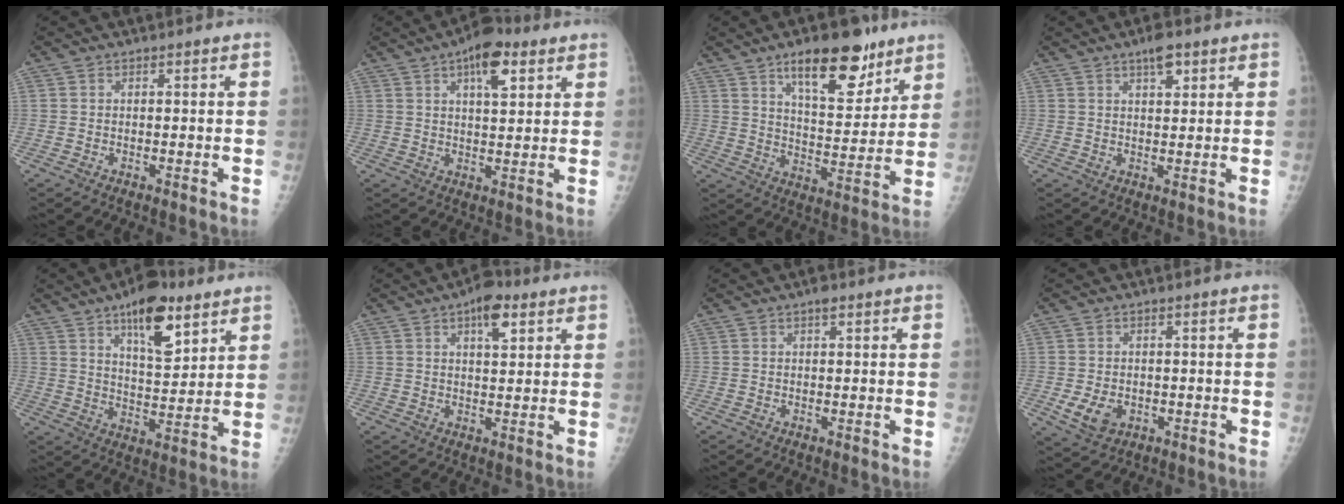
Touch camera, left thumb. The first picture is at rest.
{"total": 9.2, "force": [4.6, 3.8, 7.0], "torque": [-0.088, -0.011, 0.068]}
{"total": 15.2, "force": [9.7, 6.1, 10.0], "torque": [-0.107, -0.057, 0.153]}
{"total": 4.1, "force": [2.5, 1.5, 2.8], "torque": [-0.032, -0.011, 0.040]}
{"total": 13.6, "force": [7.9, 5.5, 9.6], "torque": [-0.114, -0.043, 0.125]}
{"total": 6.6, "force": [3.4, 2.9, 4.9], "torque": [-0.054, -0.009, 0.047]}
{"total": 1.3, "force": [0.7, 0.5, 0.9], "torque": [-0.007, 0.001, 0.009]}
{"total": 4.9, "force": [-1.3, 3.7, 3.0], "torque": [-0.045, -0.003, -0.011]}